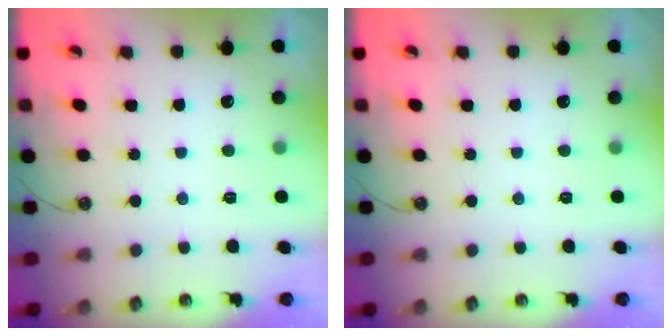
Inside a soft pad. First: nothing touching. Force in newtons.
{"total": 0.0}